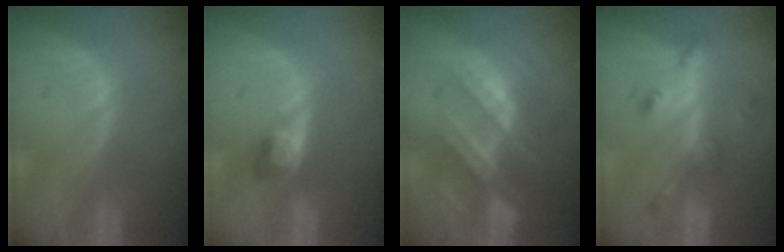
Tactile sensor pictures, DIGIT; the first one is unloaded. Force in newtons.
{"total": 2.7, "press": 2.7, "slide": 0.1}
{"total": 8.9, "press": 7.8, "slide": 4.2}
{"total": 4.8, "press": 4.3, "slide": 2.3}